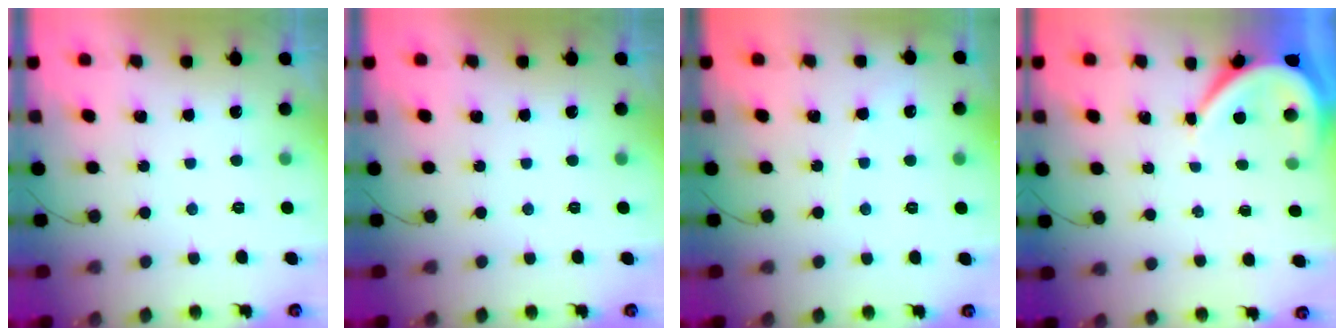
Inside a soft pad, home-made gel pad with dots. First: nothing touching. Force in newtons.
{"total": 0.0}
{"total": 2.9, "press": 2.9, "slide": 0.4}
{"total": 5.6, "press": 5.5, "slide": 0.6}